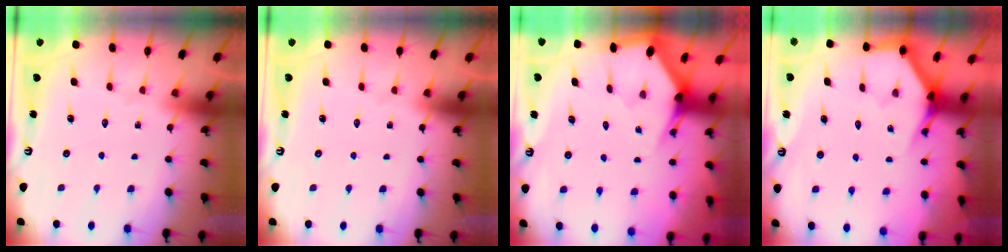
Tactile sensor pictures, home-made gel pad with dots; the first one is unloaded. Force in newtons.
{"total": 0.0}
{"total": 3.1, "press": 3.1, "slide": 0.2}
{"total": 3.9, "press": 3.9, "slide": 0.4}